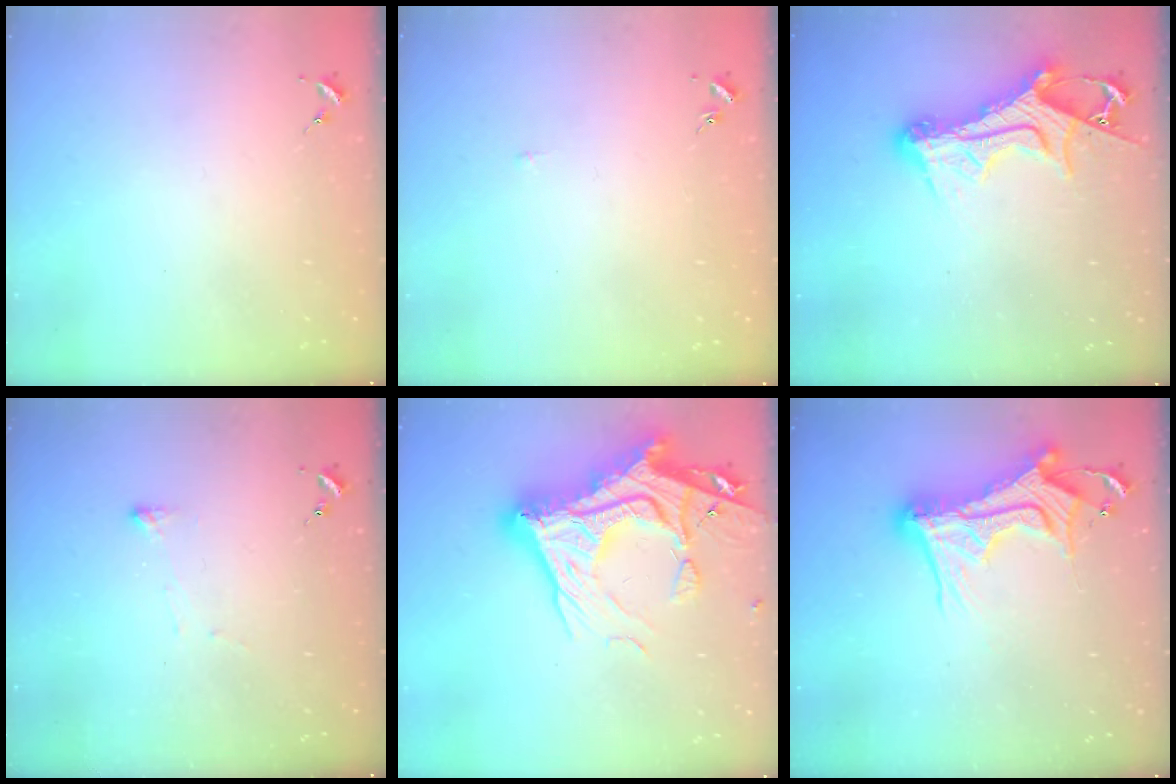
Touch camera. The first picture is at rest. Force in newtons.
{"total": 2.6, "press": 2.6, "slide": 0.3}
{"total": 13.4, "press": 13.4, "slide": 1.3}
{"total": 3.5, "press": 3.5, "slide": 0.4}
{"total": 30.6, "press": 30.4, "slide": 2.9}
{"total": 23.8, "press": 23.7, "slide": 2.2}